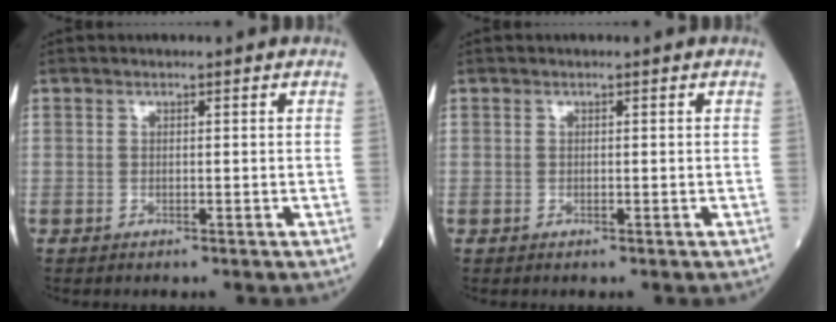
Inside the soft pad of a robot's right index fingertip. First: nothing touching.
{"total": 0.0}